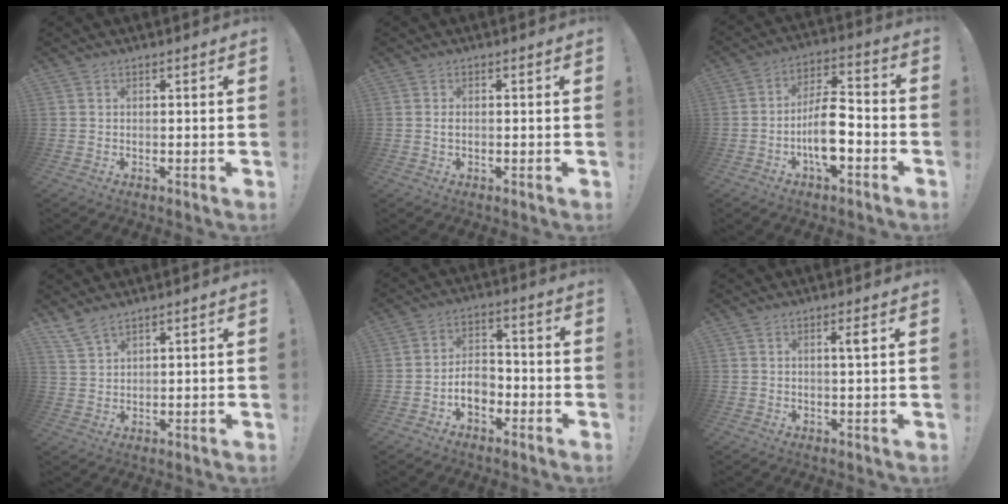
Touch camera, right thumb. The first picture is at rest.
{"total": 0.8, "force": [-0.2, 0.5, 0.6], "torque": [-0.015, 0.003, -0.004]}
{"total": 12.0, "force": [-4.2, 6.2, 9.3], "torque": [-0.166, 0.021, -0.074]}
{"total": 4.6, "force": [3.9, 1.0, 2.1], "torque": [-0.049, -0.022, 0.075]}
{"total": 8.3, "force": [-3.3, 5.6, 5.2], "torque": [-0.094, 0.017, -0.057]}
{"total": 2.3, "force": [0.8, -0.2, 2.2], "torque": [-0.036, -0.002, 0.007]}